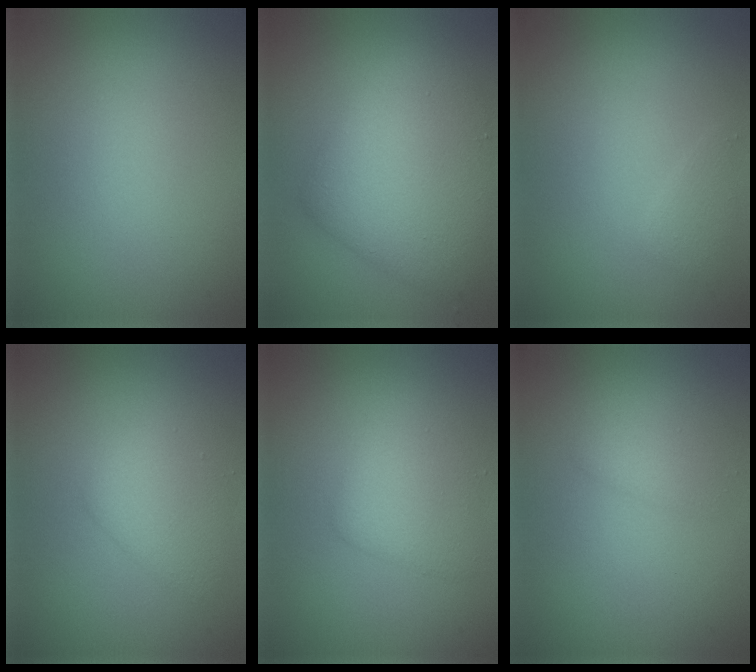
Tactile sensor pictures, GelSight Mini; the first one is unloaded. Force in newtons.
{"total": 7.1, "press": 7.1, "slide": 0.0}
{"total": 1.1, "press": 1.1, "slide": 0.1}
{"total": 2.6, "press": 2.6, "slide": 0.1}
{"total": 2.9, "press": 2.9, "slide": 0.1}
{"total": 1.5, "press": 1.5, "slide": 0.1}